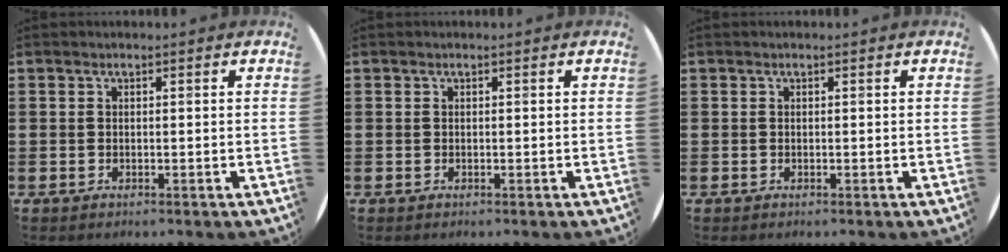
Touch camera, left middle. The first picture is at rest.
{"total": 0.0}
{"total": 0.0}